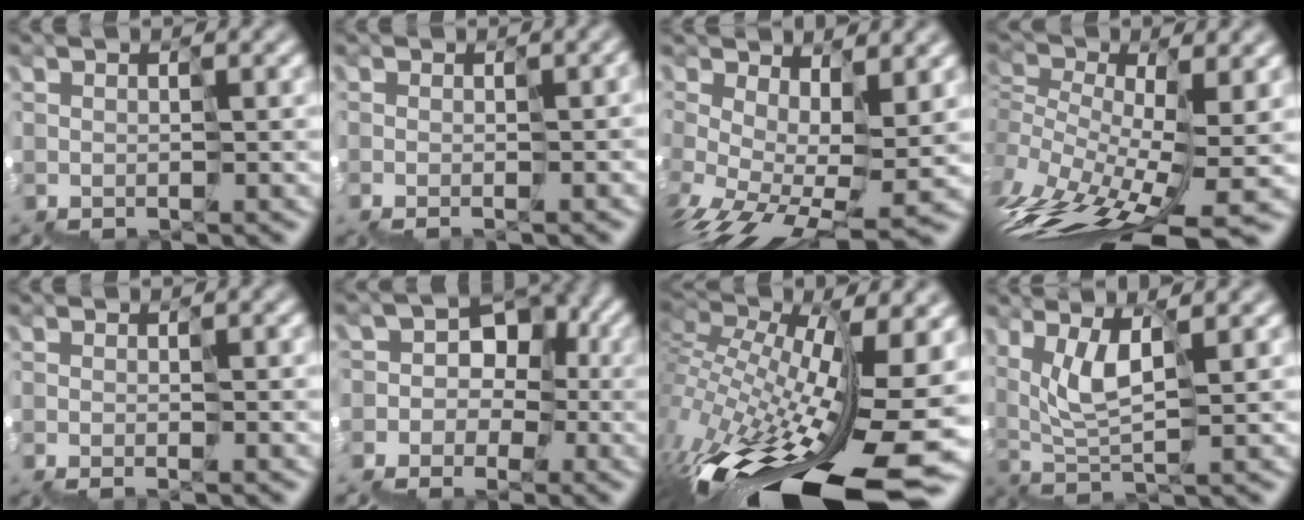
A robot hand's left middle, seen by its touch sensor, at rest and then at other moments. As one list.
[{"total": 0.9, "force": [-0.6, 0.2, 0.6], "torque": [0.013, 0.007, -0.004]}, {"total": 6.1, "force": [-2.1, 2.9, 5.0], "torque": [-0.130, -0.026, -0.026]}, {"total": 8.5, "force": [-3.9, 3.1, 6.9], "torque": [-0.177, -0.003, -0.057]}, {"total": 1.1, "force": [0.0, -0.7, -0.9], "torque": [0.023, 0.000, -0.002]}, {"total": 6.9, "force": [-2.3, 6.3, 1.3], "torque": [-0.012, 0.020, -0.066]}, {"total": 12.9, "force": [-6.0, 4.7, 10.4], "torque": [-0.220, -0.008, -0.111]}, {"total": 2.2, "force": [2.0, -0.9, -0.1], "torque": [-0.025, 0.012, 0.036]}]